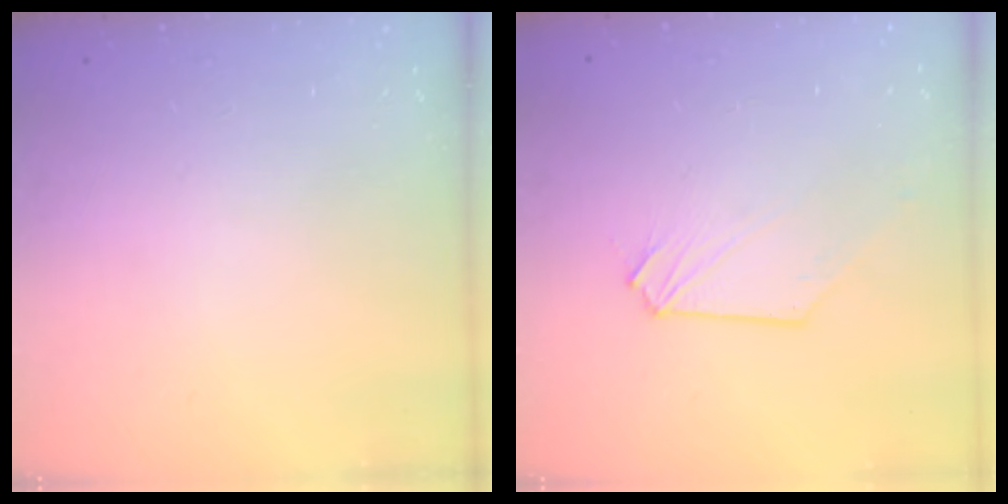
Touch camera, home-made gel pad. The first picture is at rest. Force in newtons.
{"total": 0.0}